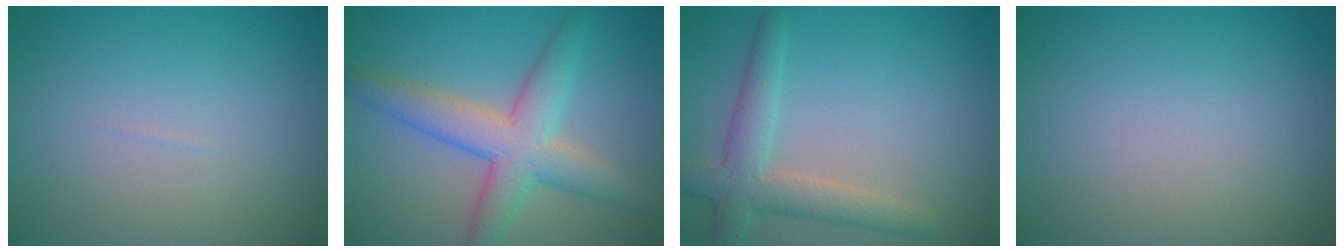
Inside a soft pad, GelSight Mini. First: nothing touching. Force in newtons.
{"total": 6.0, "press": 6.0, "slide": 0.1}
{"total": 4.1, "press": 4.1, "slide": 0.2}
{"total": 0.0}